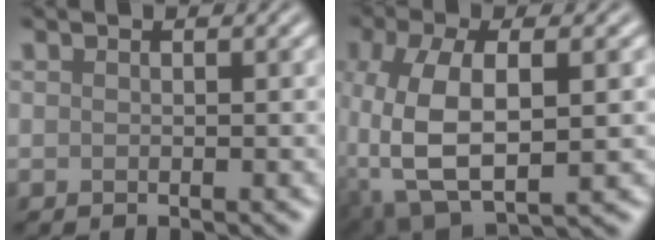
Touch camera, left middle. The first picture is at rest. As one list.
[{"total": 9.1, "force": [-1.1, 4.4, 7.9], "torque": [-0.177, -0.003, -0.022]}]